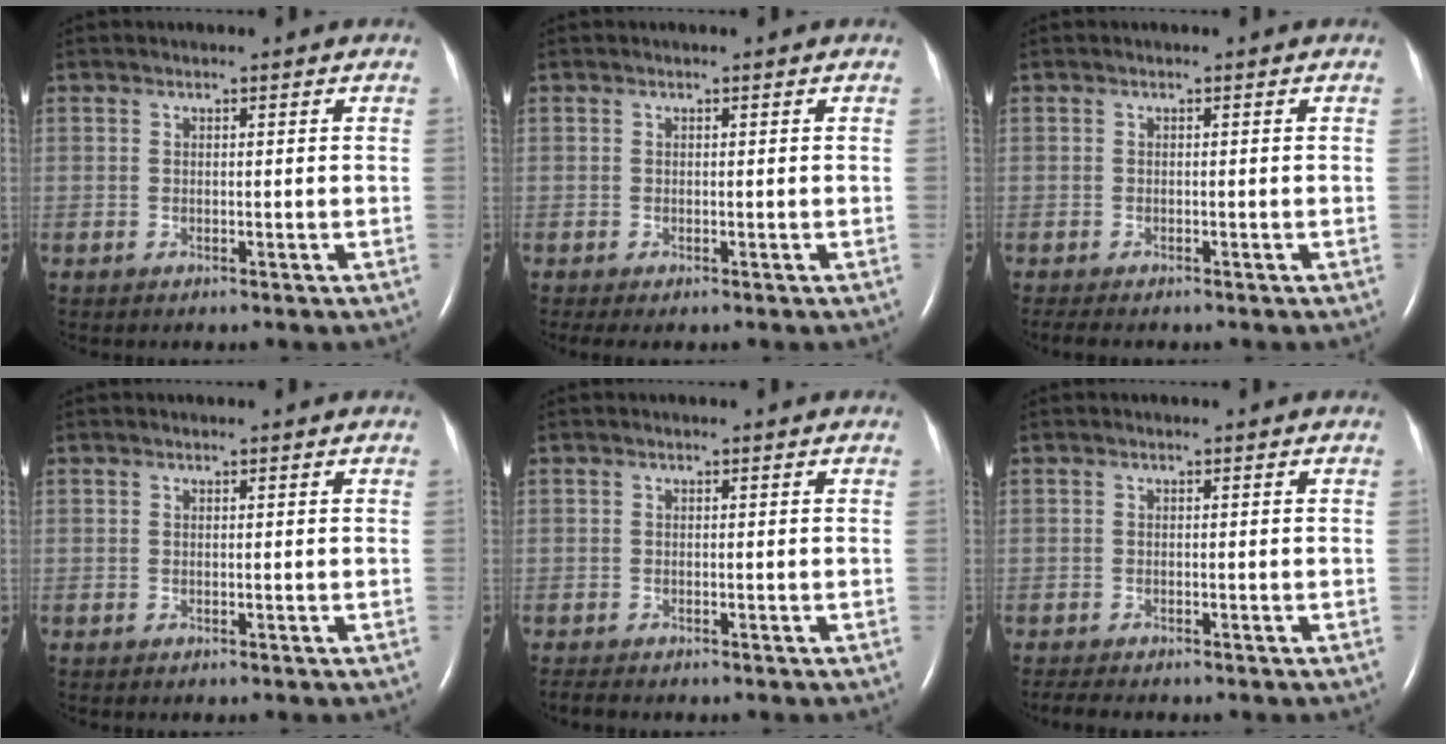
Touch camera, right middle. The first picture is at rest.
{"total": 0.9, "force": [-0.6, 0.2, 0.7], "torque": [-0.013, -0.005, -0.007]}
{"total": 2.3, "force": [-1.9, 0.6, 1.2], "torque": [-0.023, -0.008, -0.024]}
{"total": 0.0}
{"total": 1.2, "force": [-1.1, 0.2, 0.4], "torque": [-0.015, -0.006, -0.018]}
{"total": 3.2, "force": [-2.7, 0.6, 1.5], "torque": [-0.029, -0.010, -0.038]}